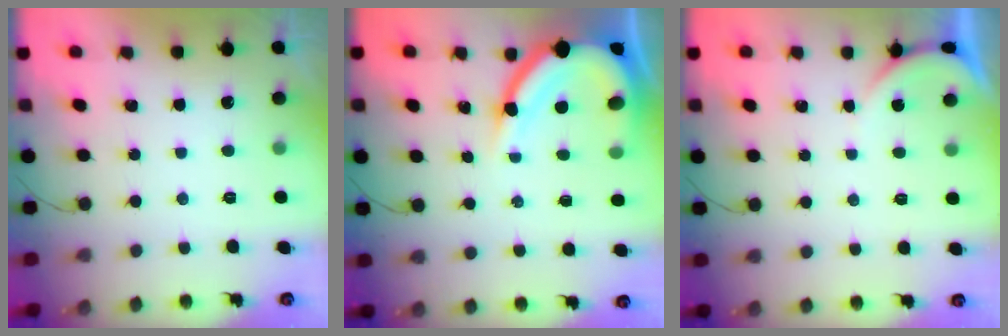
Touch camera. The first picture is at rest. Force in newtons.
{"total": 13.6, "press": 13.5, "slide": 1.8}
{"total": 1.6, "press": 1.6, "slide": 0.1}